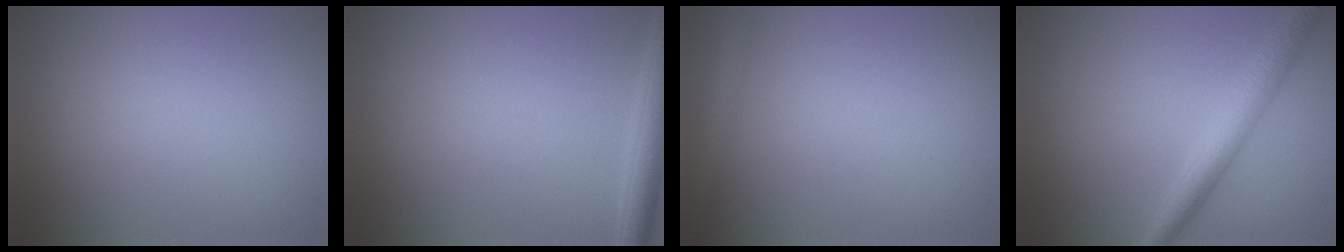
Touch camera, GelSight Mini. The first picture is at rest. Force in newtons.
{"total": 3.0, "press": 3.0, "slide": 0.2}
{"total": 1.9, "press": 1.9, "slide": 0.1}
{"total": 3.8, "press": 3.8, "slide": 0.1}